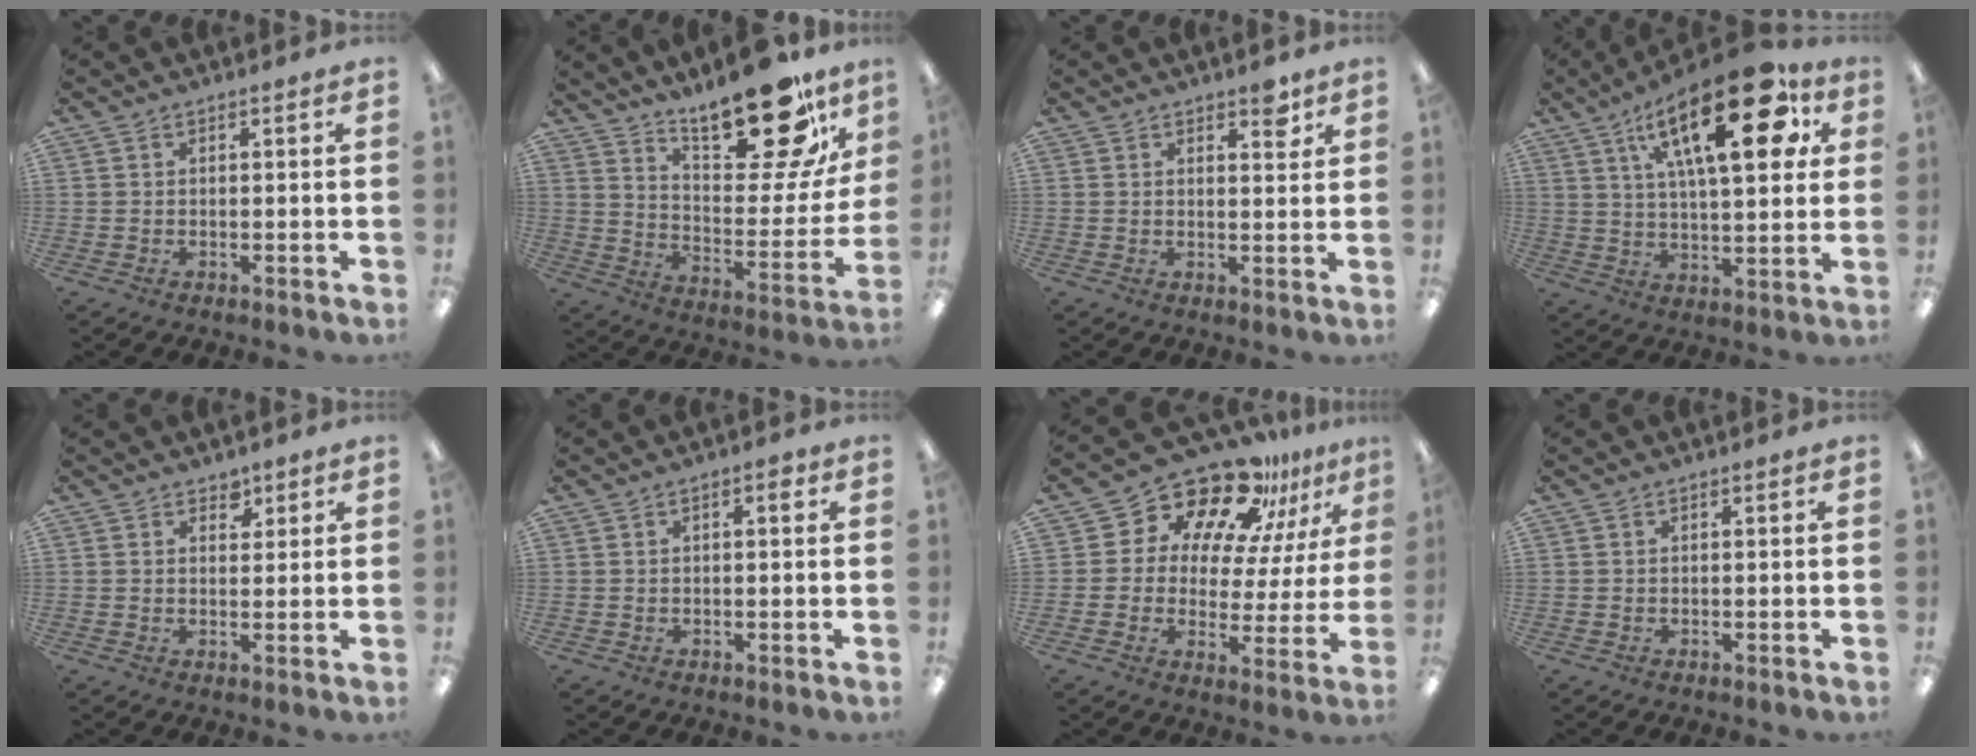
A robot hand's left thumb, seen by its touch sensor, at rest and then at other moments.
{"total": 22.5, "force": [16.5, 8.2, 12.9], "torque": [-0.180, -0.117, 0.273]}
{"total": 4.2, "force": [2.8, 1.7, 2.5], "torque": [-0.015, -0.014, 0.042]}
{"total": 25.3, "force": [11.5, 10.1, 20.2], "torque": [-0.307, -0.039, 0.173]}
{"total": 2.8, "force": [2.1, 1.8, 0.7], "torque": [0.006, -0.010, 0.034]}
{"total": 2.0, "force": [0.8, 0.7, 1.7], "torque": [-0.020, -0.002, 0.009]}
{"total": 17.8, "force": [14.0, 8.4, 7.1], "torque": [-0.138, -0.102, 0.245]}
{"total": 0.0}